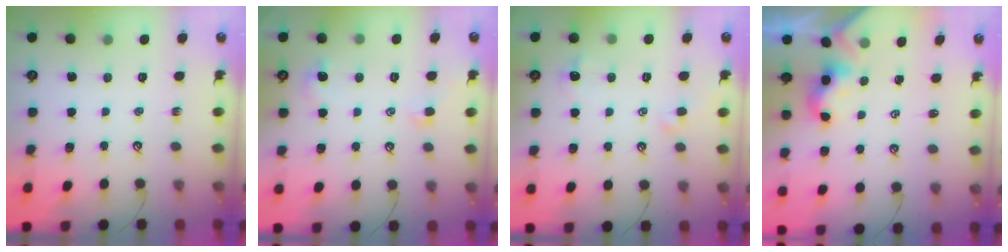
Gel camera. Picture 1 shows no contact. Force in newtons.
{"total": 2.5, "press": 2.4, "slide": 0.9}
{"total": 0.7, "press": 0.4, "slide": 0.5}
{"total": 2.1, "press": 2.1, "slide": 0.3}